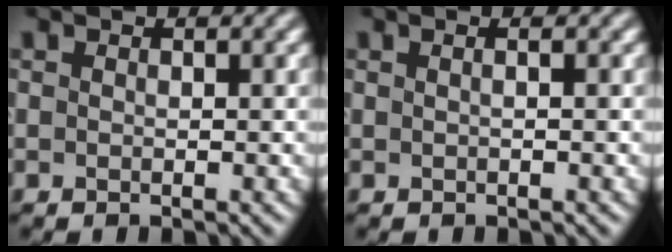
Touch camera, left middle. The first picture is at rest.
{"total": 0.8, "force": [0.2, 0.1, 0.8], "torque": [-0.014, -0.005, -0.003]}